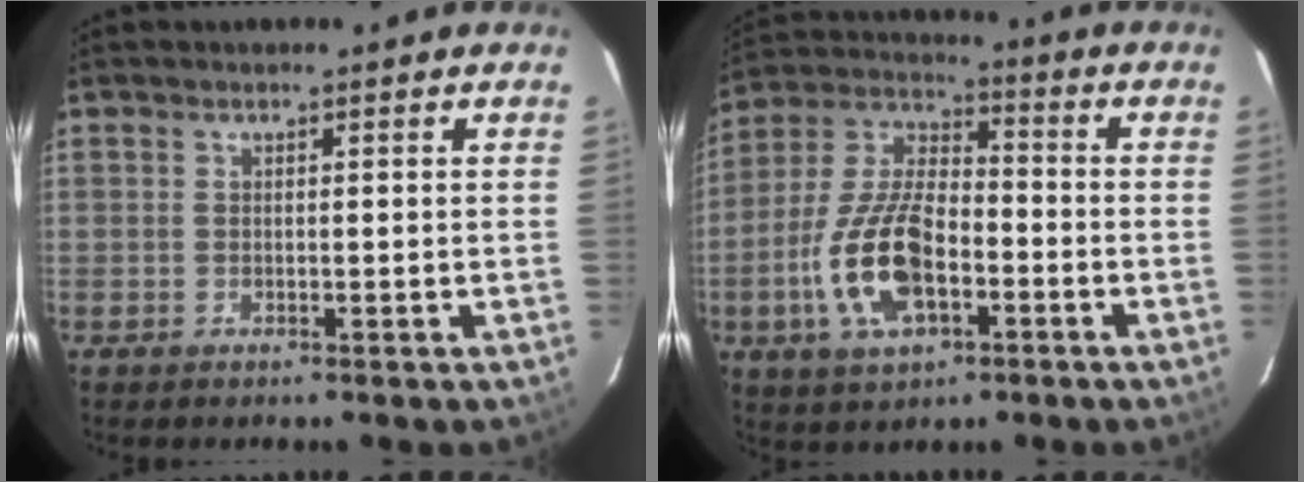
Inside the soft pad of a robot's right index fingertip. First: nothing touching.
{"total": 16.1, "force": [-5.2, 7.7, 13.1], "torque": [-0.280, 0.003, -0.094]}